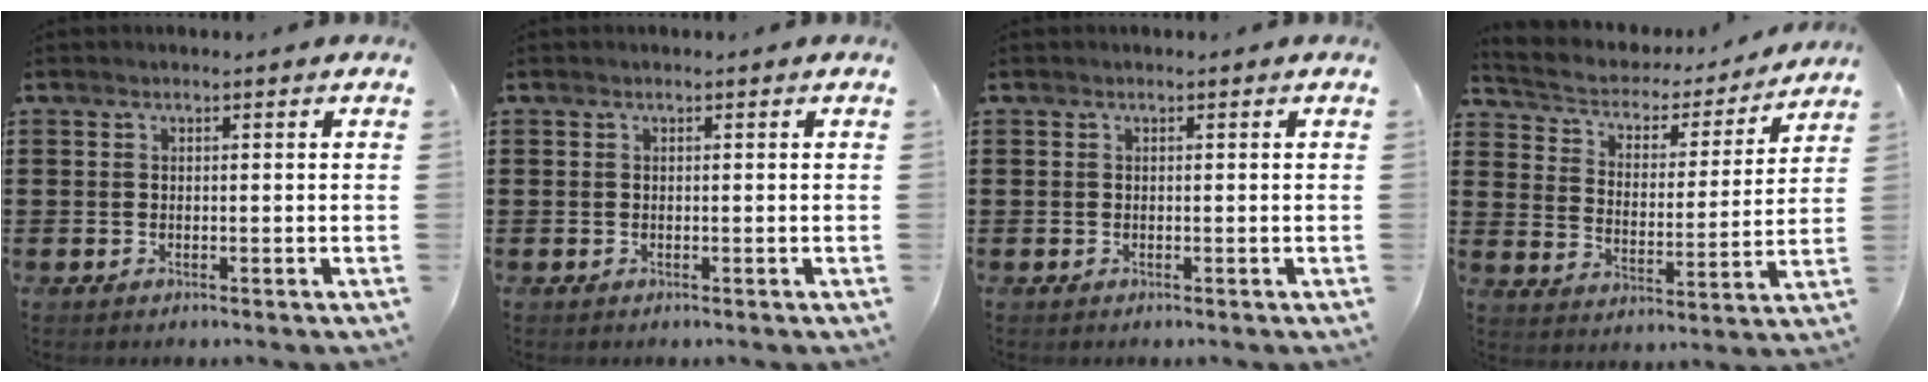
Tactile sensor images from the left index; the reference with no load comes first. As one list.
[{"total": 0.0}, {"total": 0.0}, {"total": 3.1, "force": [2.7, 1.4, 0.6], "torque": [-0.034, -0.024, 0.036]}]